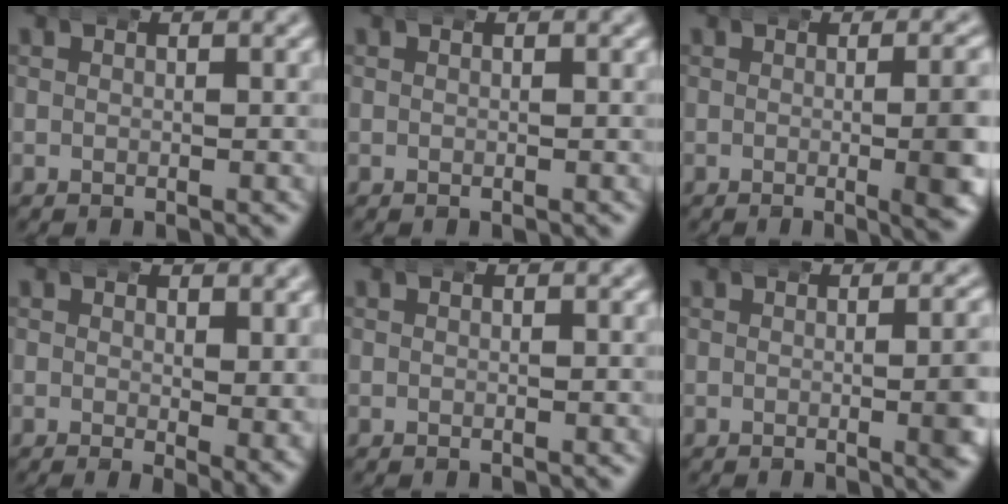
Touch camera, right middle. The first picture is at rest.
{"total": 0.0}
{"total": 5.6, "force": [-0.8, 1.4, 5.4], "torque": [-0.059, 0.010, -0.022]}
{"total": 2.2, "force": [0.3, 0.5, 2.1], "torque": [-0.026, -0.011, 0.007]}
{"total": 0.0}
{"total": 3.7, "force": [-0.3, 1.0, 3.6], "torque": [-0.038, 0.010, -0.014]}